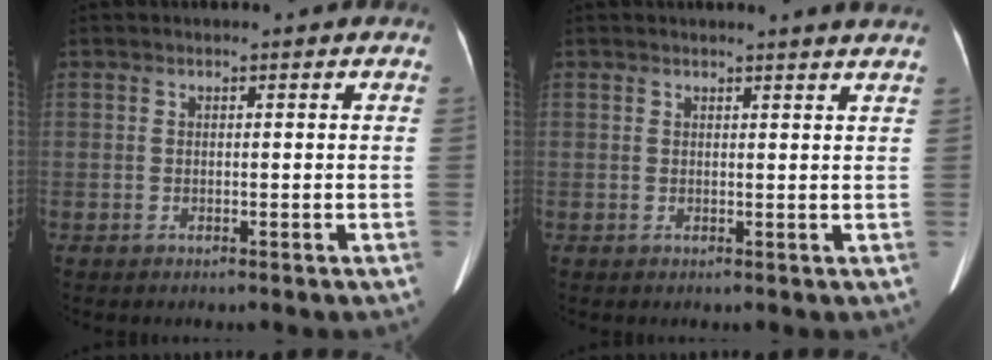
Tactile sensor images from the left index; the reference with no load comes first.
{"total": 3.5, "force": [3.2, -0.6, 1.2], "torque": [-0.018, -0.004, 0.025]}